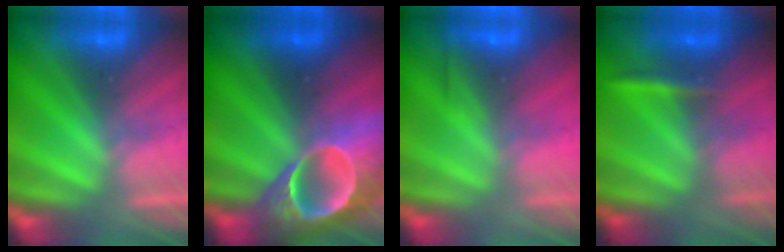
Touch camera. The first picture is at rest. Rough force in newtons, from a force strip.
{"total": 8.7}
{"total": 2.5}
{"total": 2.3}